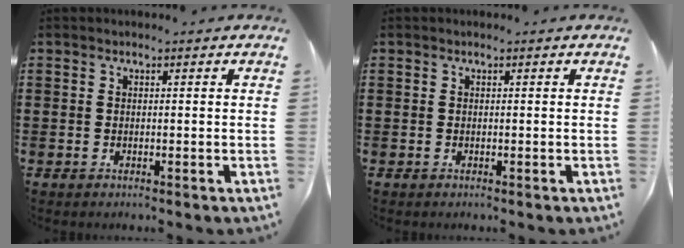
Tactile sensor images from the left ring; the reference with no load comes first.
{"total": 0.0}